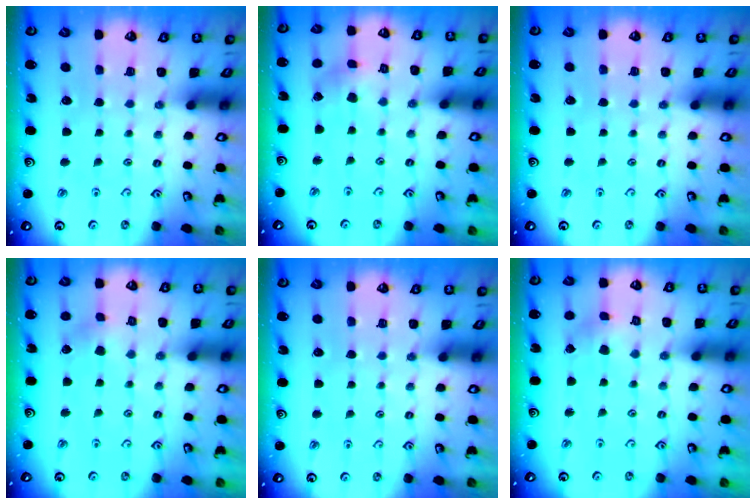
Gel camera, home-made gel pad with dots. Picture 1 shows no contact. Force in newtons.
{"total": 2.2, "press": 2.2, "slide": 0.4}
{"total": 0.0}
{"total": 3.0, "press": 2.9, "slide": 0.6}
{"total": 0.0}
{"total": 2.0, "press": 2.0, "slide": 0.1}